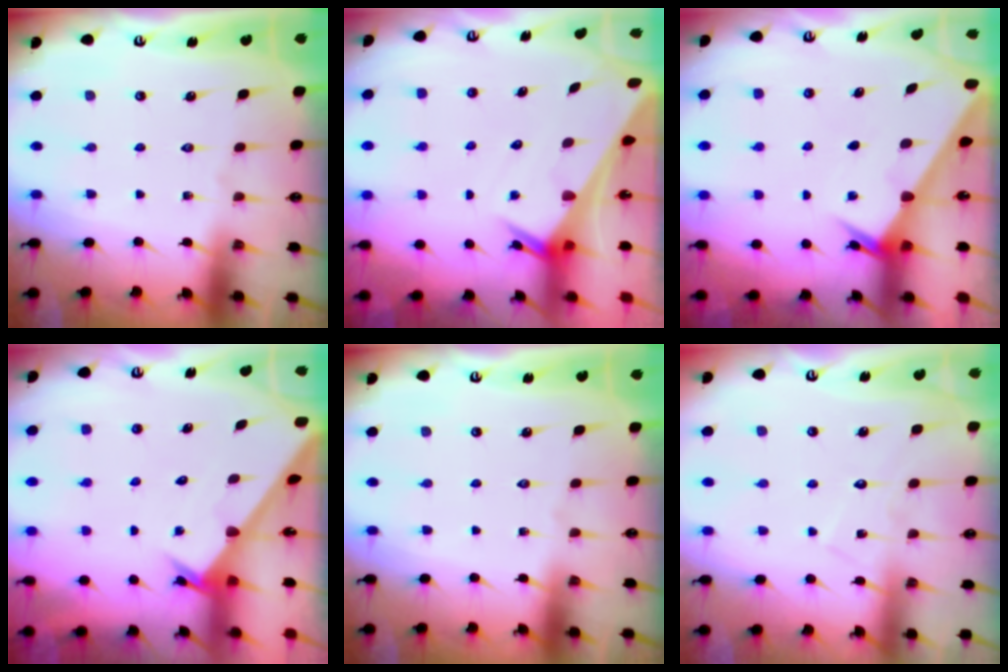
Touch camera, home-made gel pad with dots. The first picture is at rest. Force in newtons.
{"total": 2.9, "press": 2.9, "slide": 0.2}
{"total": 2.0, "press": 2.0, "slide": 0.1}
{"total": 2.4, "press": 2.4, "slide": 0.2}
{"total": 0.0}
{"total": 6.2, "press": 6.2, "slide": 0.5}